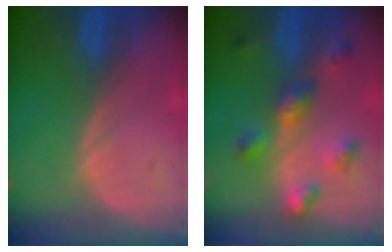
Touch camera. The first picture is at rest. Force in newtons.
{"total": 6.4, "press": 5.7, "slide": 2.8}